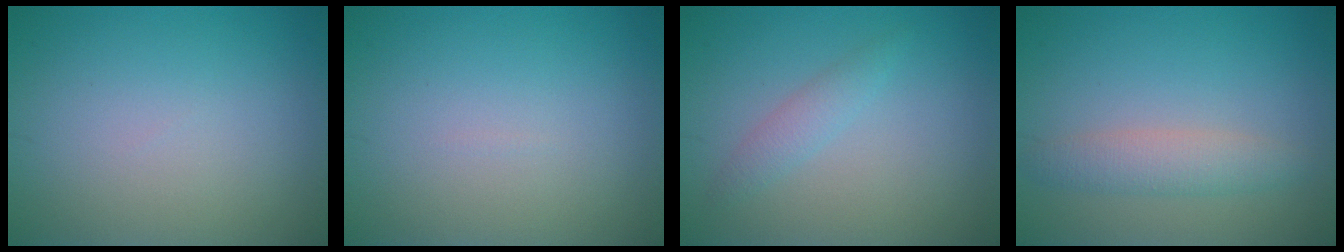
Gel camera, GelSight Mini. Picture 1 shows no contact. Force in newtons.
{"total": 0.0}
{"total": 1.5, "press": 1.5, "slide": 0.1}
{"total": 2.6, "press": 2.6, "slide": 0.1}